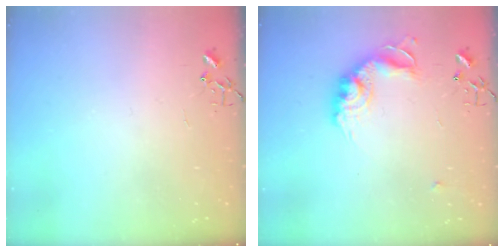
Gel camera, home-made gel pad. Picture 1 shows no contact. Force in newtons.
{"total": 14.7, "press": 14.7, "slide": 0.8}